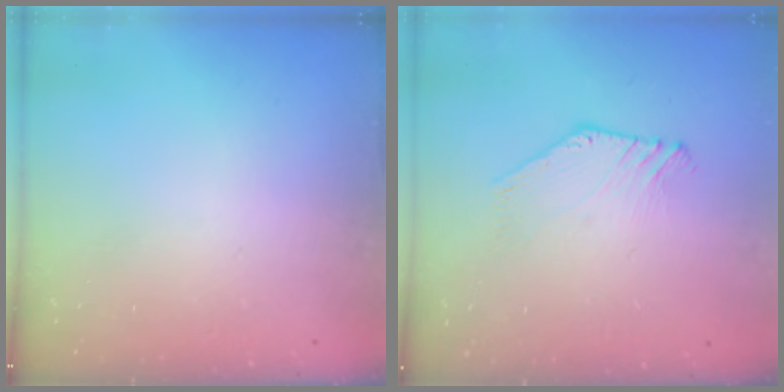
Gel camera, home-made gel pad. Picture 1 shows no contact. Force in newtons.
{"total": 1.0, "press": 1.0, "slide": 0.0}